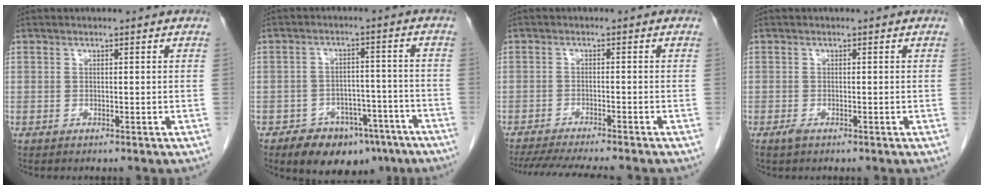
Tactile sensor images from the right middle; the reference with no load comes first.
{"total": 11.7, "force": [-8.2, 6.4, 5.3], "torque": [-0.060, 0.018, -0.116]}
{"total": 12.0, "force": [-10.5, 0.4, 5.6], "torque": [-0.078, -0.019, -0.153]}
{"total": 1.0, "force": [-0.6, 0.3, 0.7], "torque": [-0.016, -0.001, -0.010]}